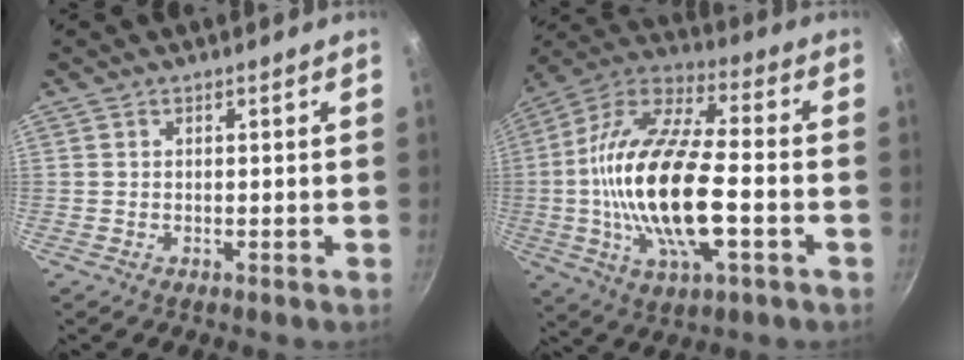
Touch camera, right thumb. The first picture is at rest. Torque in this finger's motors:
{"motor_torque": [1.05, 0.94, 2.64, -0.13, 0.99]}